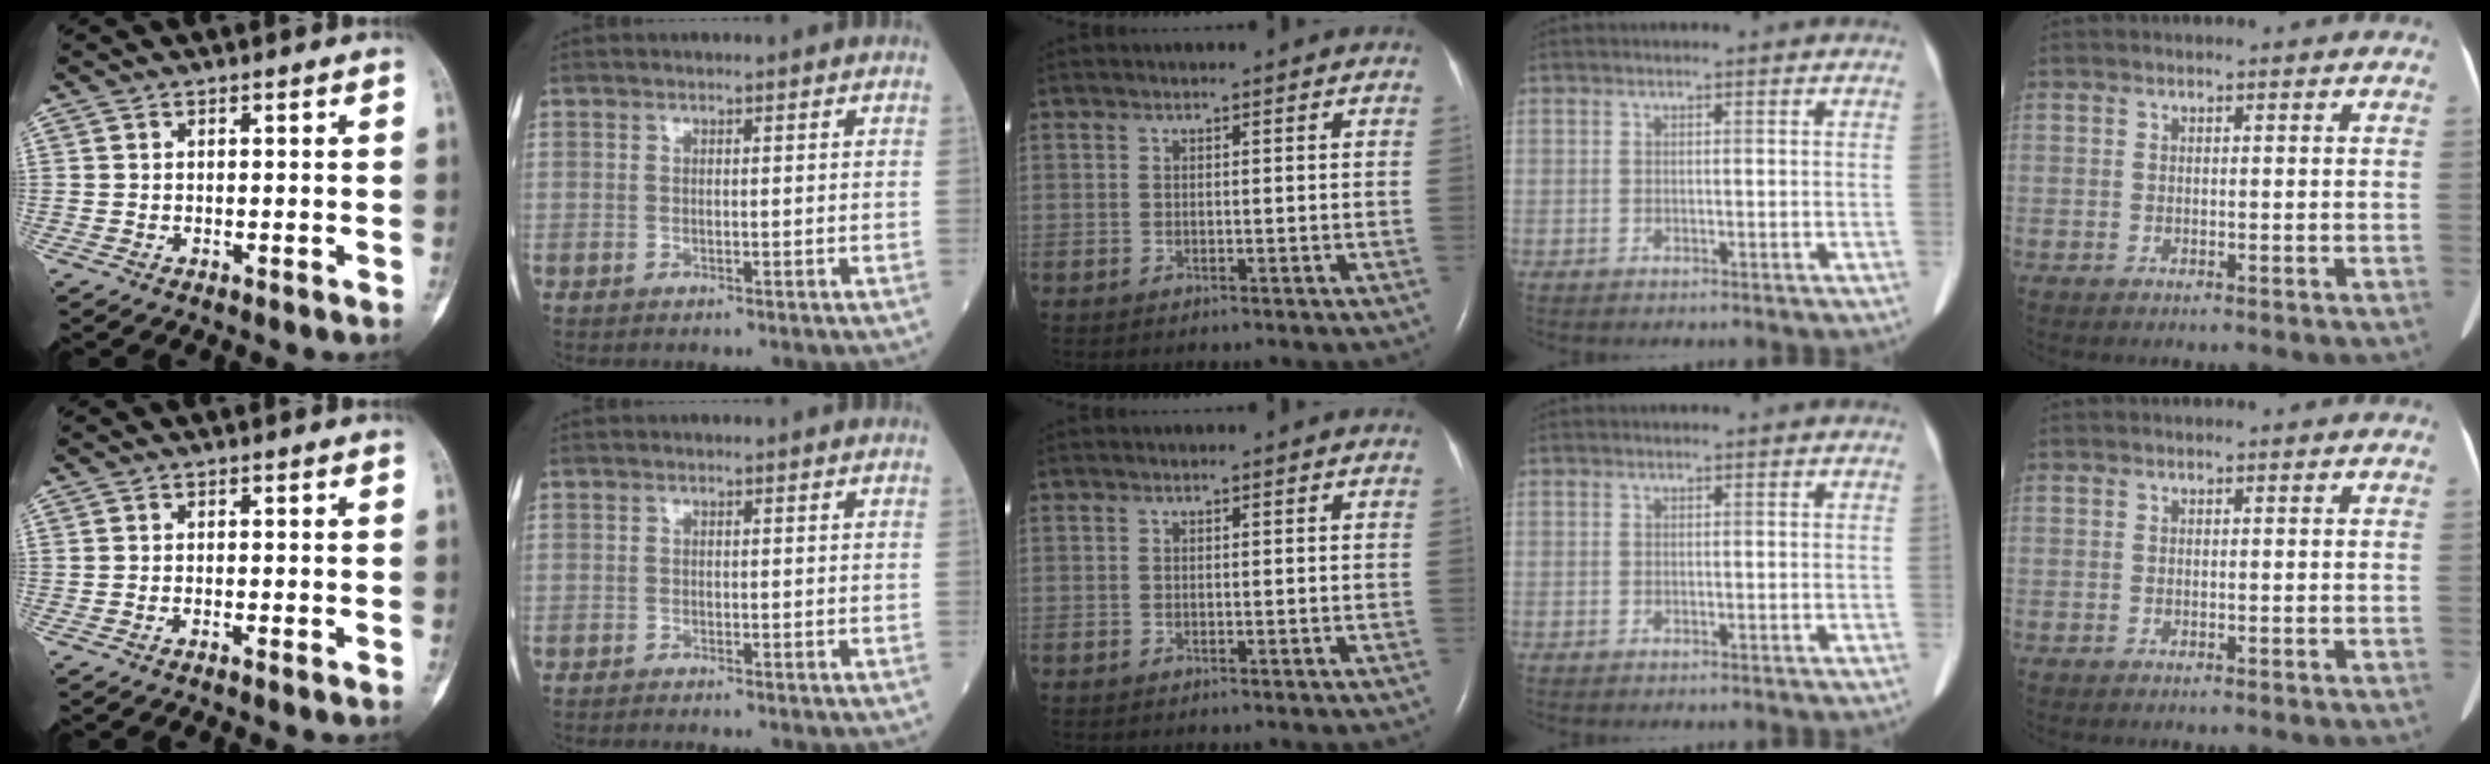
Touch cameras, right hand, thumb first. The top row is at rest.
{"thumb": {"total": 0.5, "force": [-0.4, -0.1, 0.3], "torque": [-0.010, 0.003, -0.008]}, "index": {"total": 1.2, "force": [-1.2, -0.2, 0.4], "torque": [-0.008, 0.000, -0.019]}}